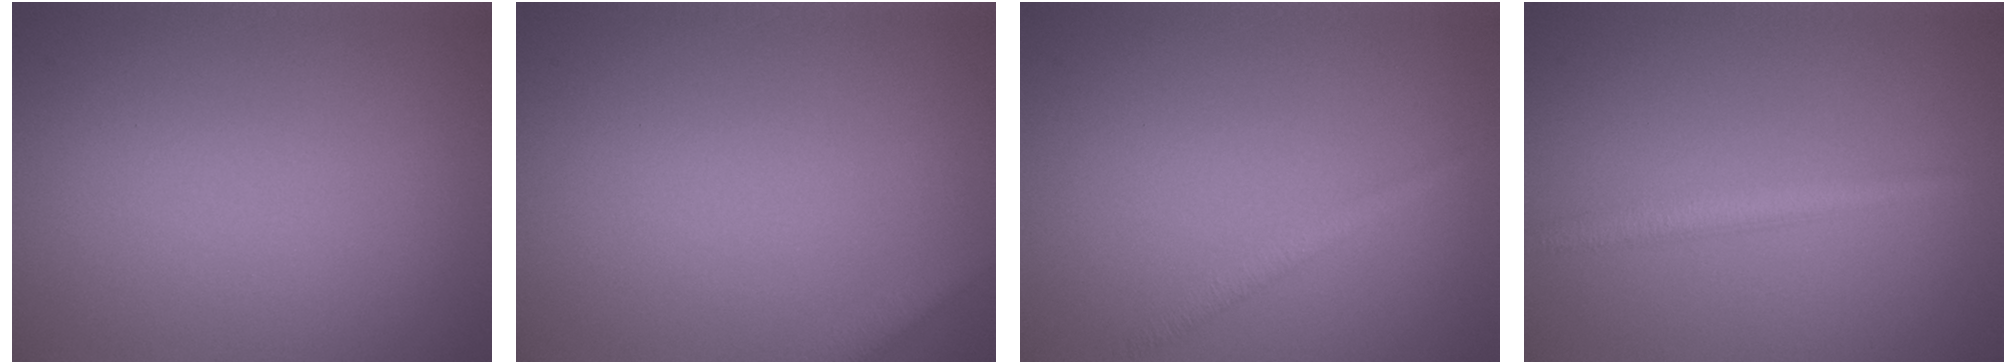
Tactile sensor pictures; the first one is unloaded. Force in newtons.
{"total": 1.6, "press": 1.6, "slide": 0.1}
{"total": 1.3, "press": 1.3, "slide": 0.0}
{"total": 2.3, "press": 2.3, "slide": 0.1}